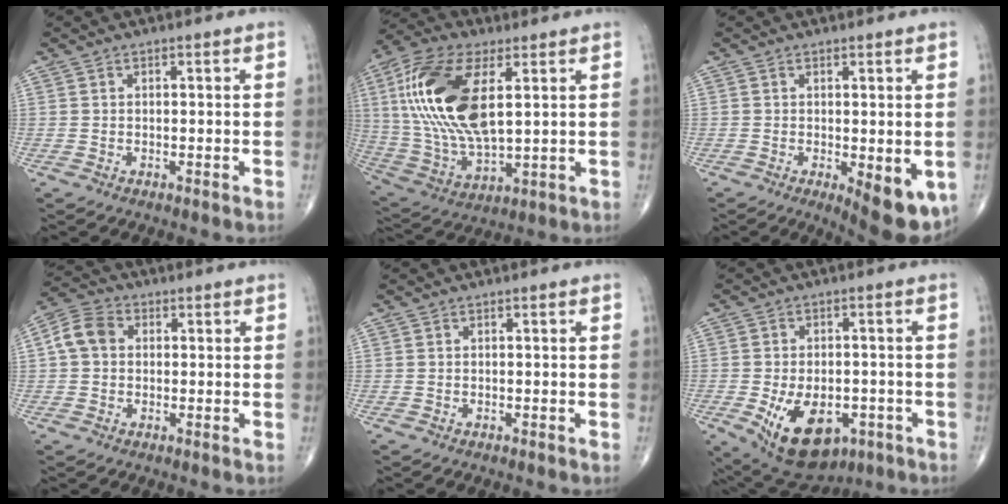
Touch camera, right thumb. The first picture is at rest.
{"total": 21.8, "force": [5.2, 10.2, 18.5], "torque": [-0.387, -0.014, 0.097]}
{"total": 8.5, "force": [-2.2, 3.1, 7.6], "torque": [-0.094, -0.020, -0.025]}
{"total": 6.3, "force": [0.7, 5.0, 3.8], "torque": [-0.072, 0.018, 0.006]}
{"total": 0.0}
{"total": 14.2, "force": [-5.4, 8.6, 10.0], "torque": [-0.145, 0.005, -0.066]}